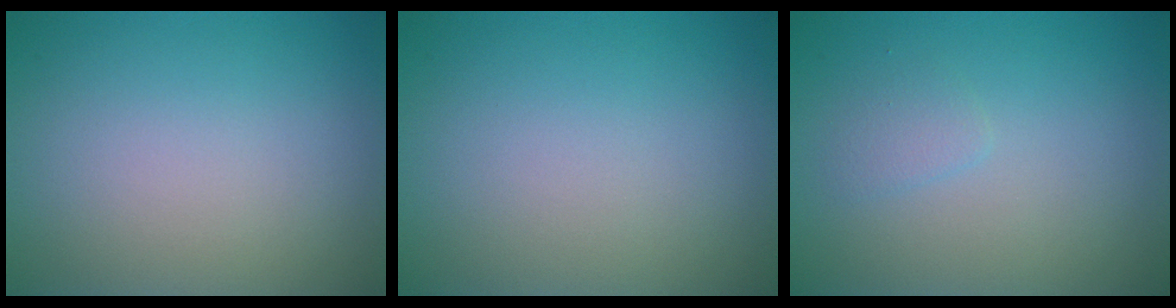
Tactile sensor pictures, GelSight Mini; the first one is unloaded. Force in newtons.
{"total": 0.0}
{"total": 1.0, "press": 1.0, "slide": 0.0}